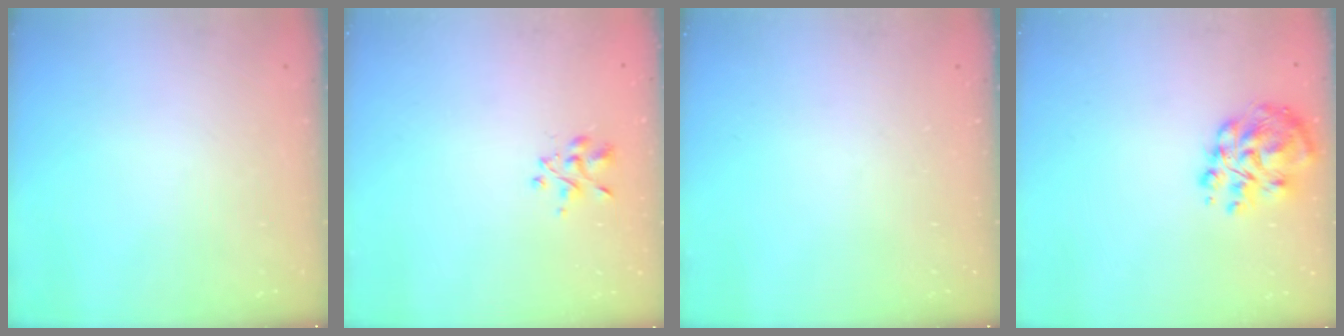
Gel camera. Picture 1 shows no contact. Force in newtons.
{"total": 1.7, "press": 1.6, "slide": 0.7}
{"total": 0.0}
{"total": 10.4, "press": 10.3, "slide": 1.5}